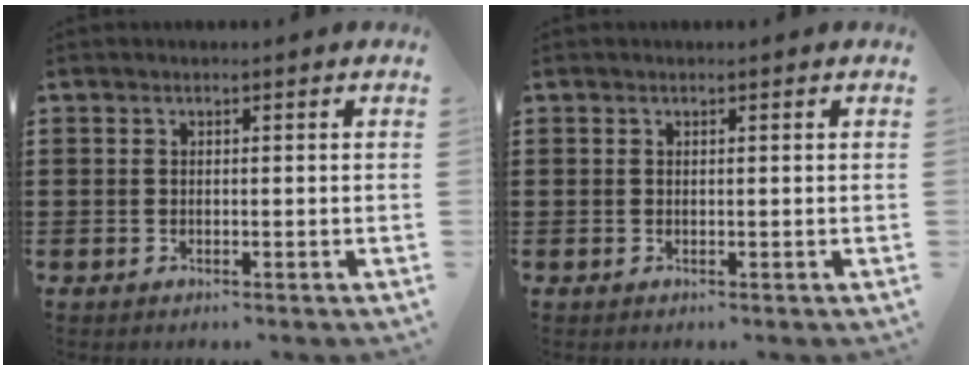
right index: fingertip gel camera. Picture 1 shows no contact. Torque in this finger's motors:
{"motor_torque": [-0.27, 0.09, 0.00, 0.02]}